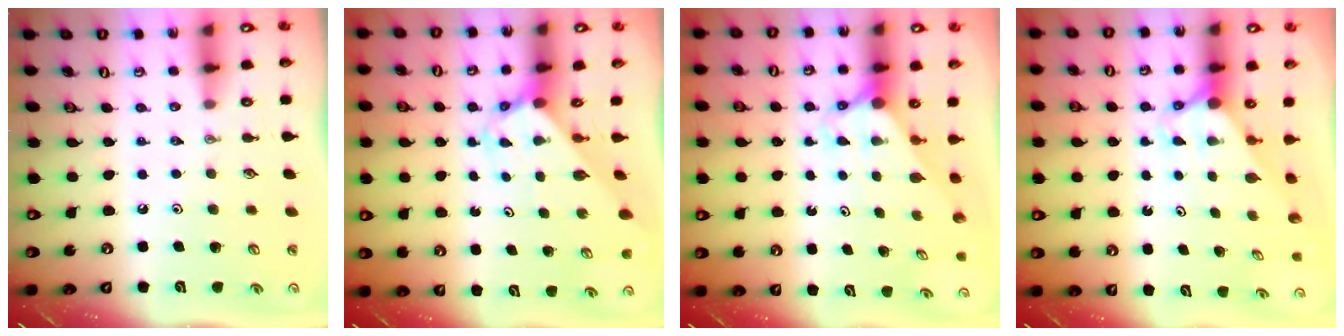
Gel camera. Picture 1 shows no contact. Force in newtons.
{"total": 2.4, "press": 2.4, "slide": 0.2}
{"total": 2.9, "press": 2.9, "slide": 0.0}
{"total": 2.8, "press": 2.8, "slide": 0.0}